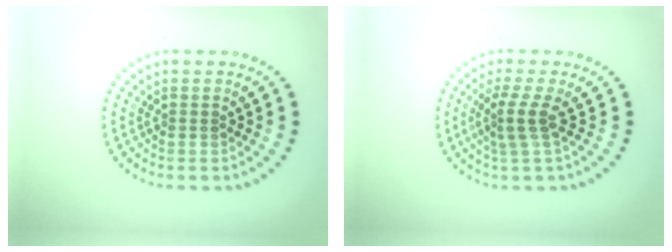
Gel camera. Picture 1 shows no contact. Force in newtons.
{"total": 2.5, "press": 1.8, "slide": 1.7}